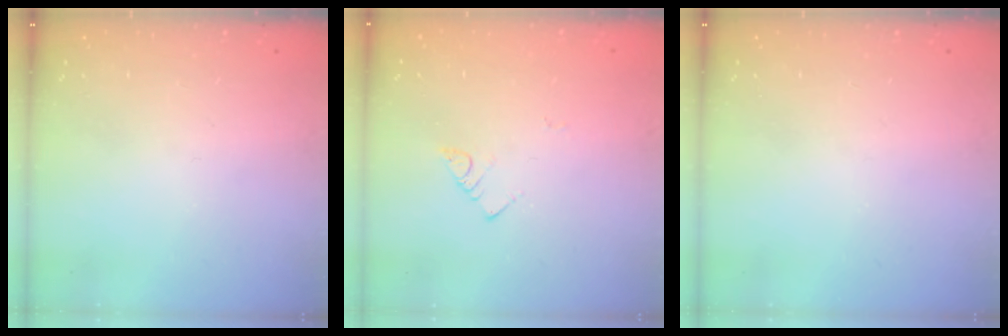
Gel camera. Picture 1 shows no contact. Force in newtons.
{"total": 2.7, "press": 2.6, "slide": 0.5}
{"total": 0.0}